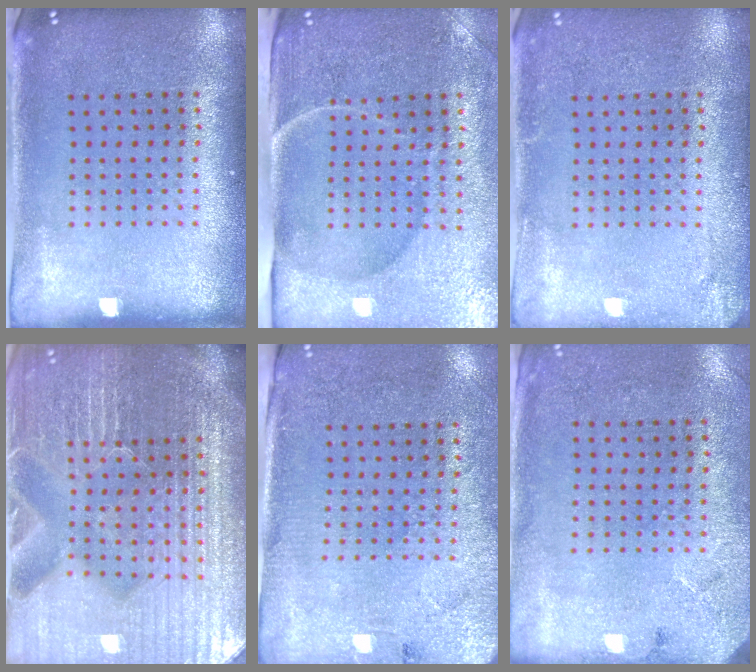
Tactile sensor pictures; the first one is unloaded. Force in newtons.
{"total": 4.7, "press": 4.0, "slide": 2.5}
{"total": 1.8, "press": 1.8, "slide": 0.2}
{"total": 6.1, "press": 5.5, "slide": 2.7}
{"total": 2.8, "press": 2.4, "slide": 1.3}
{"total": 2.7, "press": 2.2, "slide": 1.6}